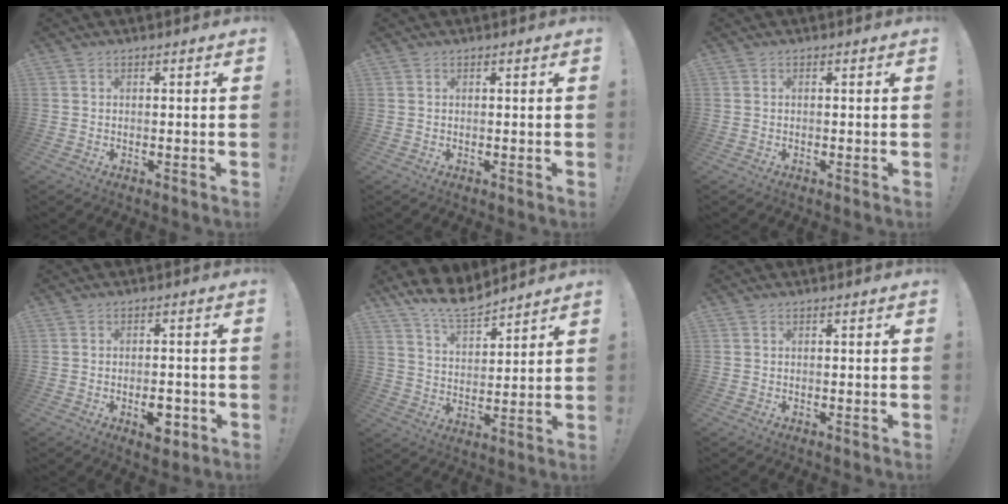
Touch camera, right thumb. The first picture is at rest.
{"total": 0.0}
{"total": 0.0}
{"total": 5.7, "force": [-2.4, 3.1, 4.2], "torque": [-0.043, 0.009, -0.037]}
{"total": 10.3, "force": [9.1, 3.2, 3.7], "torque": [-0.071, -0.069, 0.170]}
{"total": 0.0}